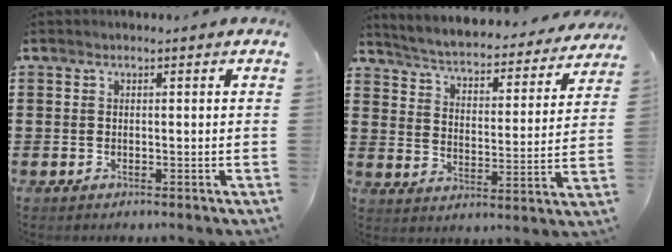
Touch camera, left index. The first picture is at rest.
{"total": 3.6, "force": [3.5, -0.2, 0.9], "torque": [-0.039, -0.034, 0.049]}